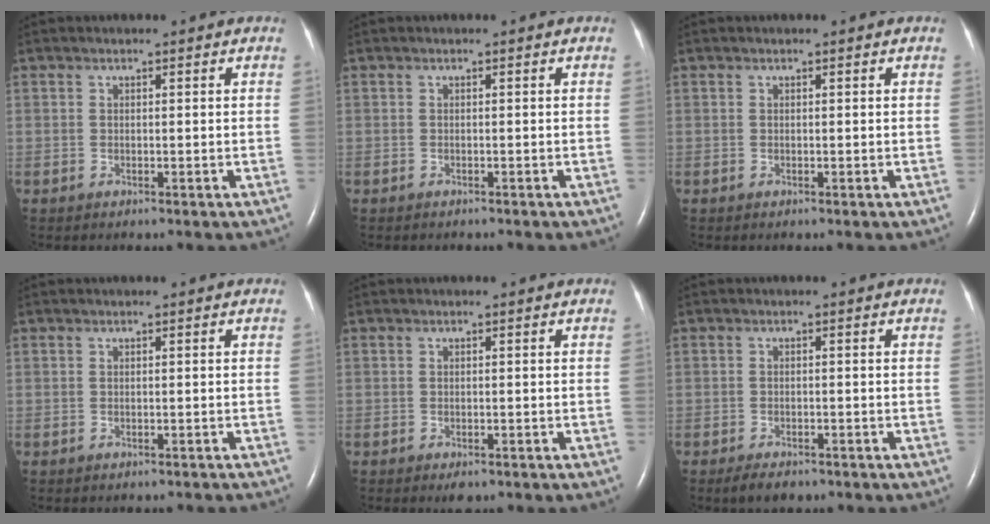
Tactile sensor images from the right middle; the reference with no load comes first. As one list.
[{"total": 1.0, "force": [-0.9, 0.3, 0.4], "torque": [-0.012, -0.001, -0.010]}, {"total": 0.0}, {"total": 1.2, "force": [-1.1, 0.4, 0.4], "torque": [-0.009, -0.001, -0.012]}, {"total": 1.5, "force": [-0.9, 0.6, 1.0], "torque": [-0.013, -0.002, -0.008]}, {"total": 2.9, "force": [-2.2, 1.2, 1.6], "torque": [-0.030, -0.004, -0.030]}]